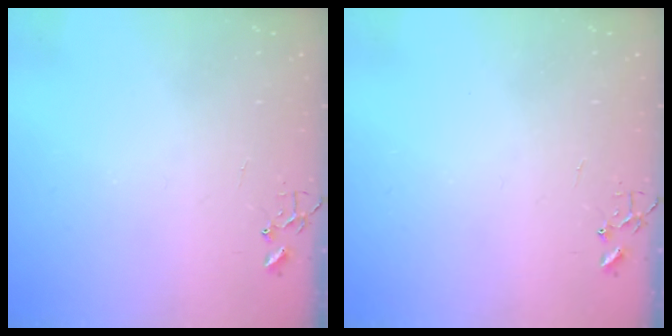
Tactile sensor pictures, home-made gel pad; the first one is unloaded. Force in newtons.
{"total": 0.0}